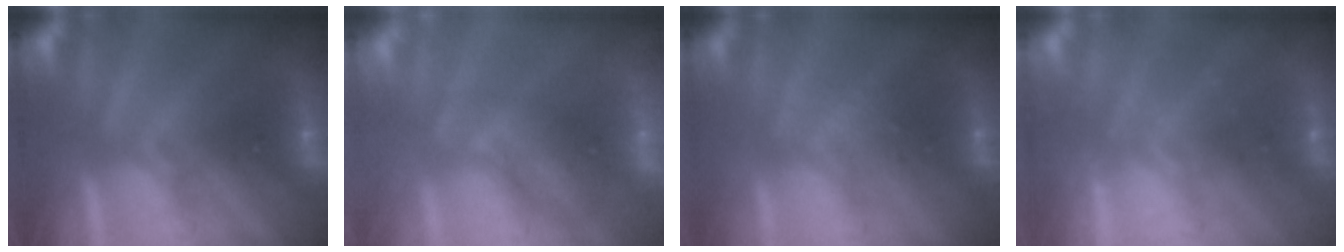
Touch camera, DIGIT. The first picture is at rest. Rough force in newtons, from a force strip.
{"total": 2.5}
{"total": 2.4}
{"total": 2.1}